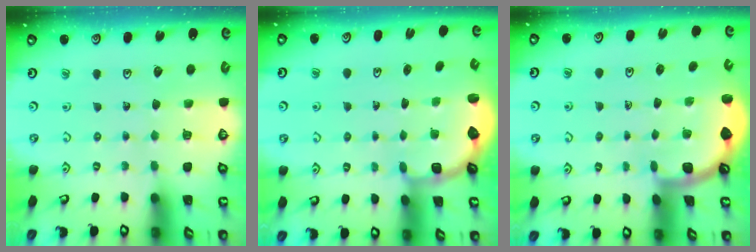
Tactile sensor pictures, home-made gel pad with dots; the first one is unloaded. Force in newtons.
{"total": 2.7, "press": 2.3, "slide": 1.5}
{"total": 1.7, "press": 1.7, "slide": 0.0}